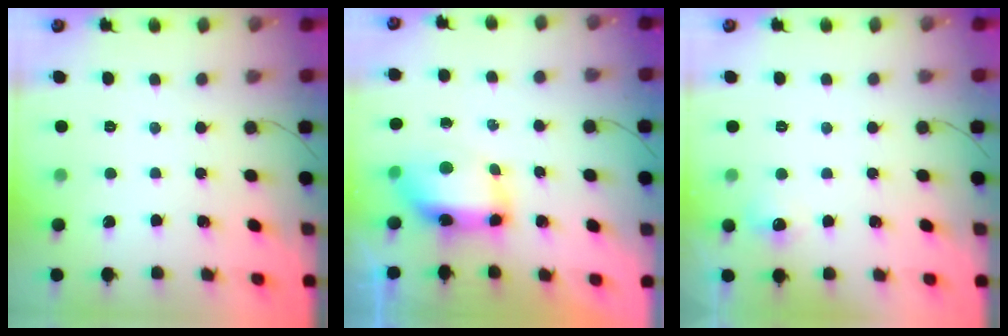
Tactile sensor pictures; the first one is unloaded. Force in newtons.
{"total": 9.1, "press": 9.0, "slide": 1.8}
{"total": 4.7, "press": 4.4, "slide": 1.5}